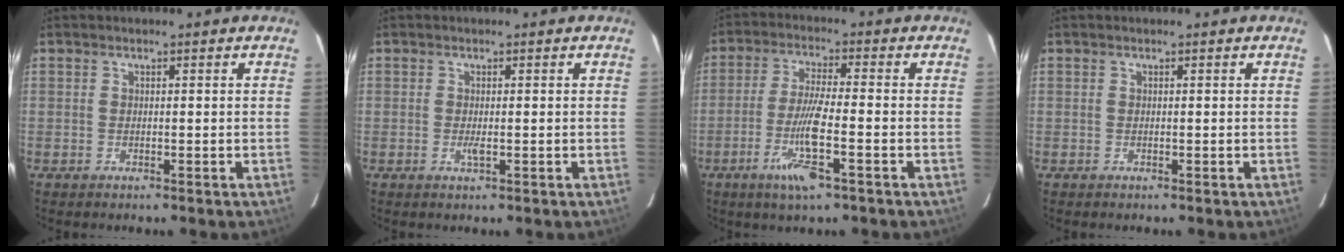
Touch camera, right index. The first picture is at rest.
{"total": 1.0, "force": [-0.2, 0.1, 1.0], "torque": [-0.022, -0.004, -0.004]}
{"total": 8.5, "force": [-3.6, 0.2, 7.7], "torque": [-0.151, -0.012, -0.067]}
{"total": 0.0}